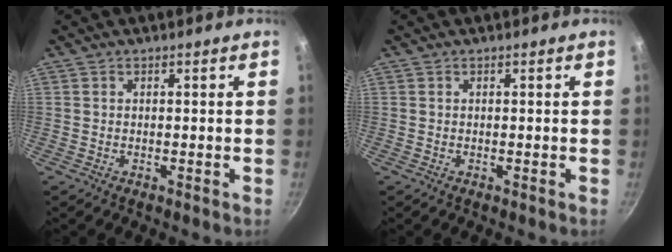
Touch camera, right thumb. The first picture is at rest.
{"total": 0.0}